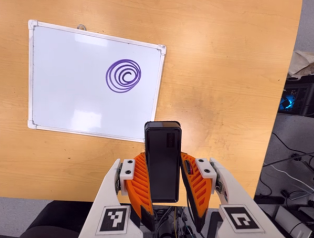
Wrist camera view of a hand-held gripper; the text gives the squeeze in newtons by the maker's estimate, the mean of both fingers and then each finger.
{"total": 4.8, "left": 3.8, "right": 5.9}